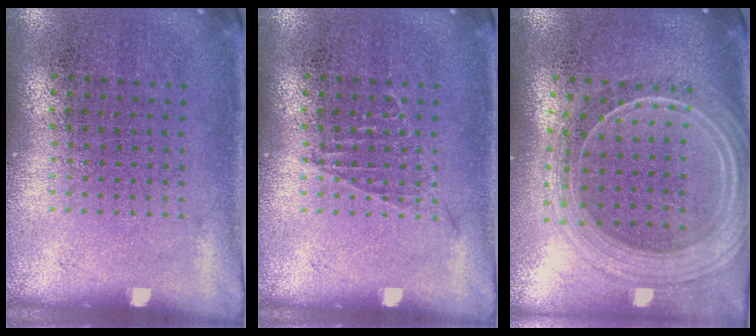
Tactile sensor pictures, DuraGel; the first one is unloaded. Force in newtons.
{"total": 0.7, "press": 0.7, "slide": 0.1}
{"total": 2.3, "press": 2.1, "slide": 1.0}